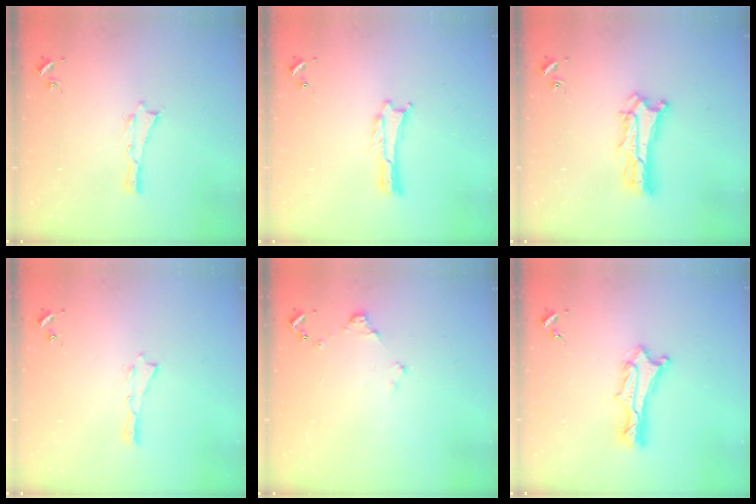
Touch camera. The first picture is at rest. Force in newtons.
{"total": 0.0}
{"total": 4.6, "press": 4.6, "slide": 0.4}
{"total": 0.0}
{"total": 1.2, "press": 1.2, "slide": 0.2}
{"total": 3.0, "press": 3.0, "slide": 0.2}